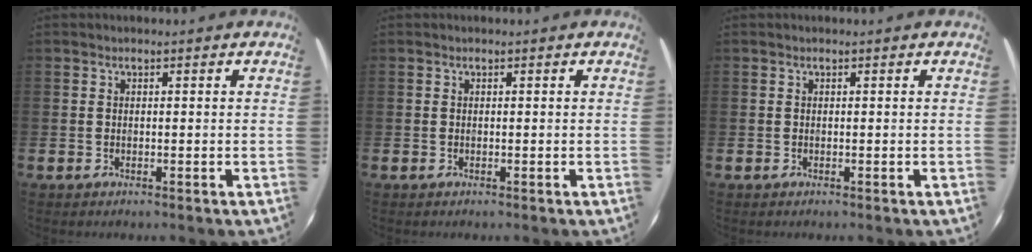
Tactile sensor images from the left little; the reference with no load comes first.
{"total": 0.0}
{"total": 0.0}